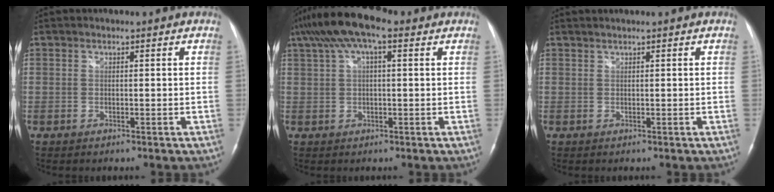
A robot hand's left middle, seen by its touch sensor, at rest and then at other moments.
{"total": 10.1, "force": [5.6, 3.1, 7.8], "torque": [-0.155, 0.044, 0.094]}
{"total": 1.0, "force": [0.8, -0.2, 0.5], "torque": [-0.014, 0.010, 0.019]}